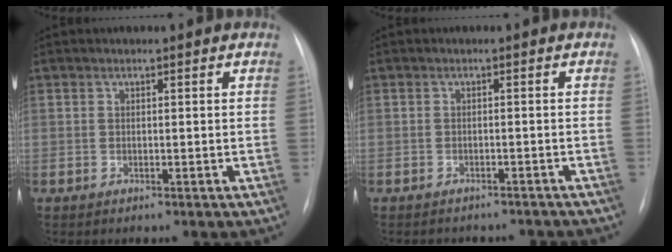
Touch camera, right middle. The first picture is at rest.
{"total": 6.1, "force": [-5.7, 2.1, 1.0], "torque": [-0.005, 0.007, -0.058]}